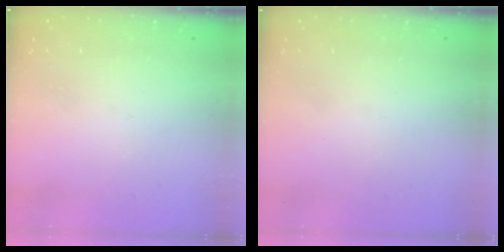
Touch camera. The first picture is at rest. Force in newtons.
{"total": 3.5, "press": 3.4, "slide": 0.4}